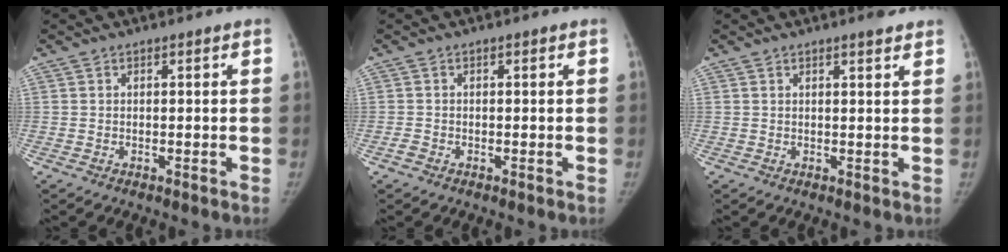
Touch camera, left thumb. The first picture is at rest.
{"total": 1.0, "force": [-0.8, 0.7, 0.1], "torque": [0.000, 0.001, -0.015]}
{"total": 2.1, "force": [1.7, 0.2, 1.2], "torque": [-0.015, -0.009, 0.022]}